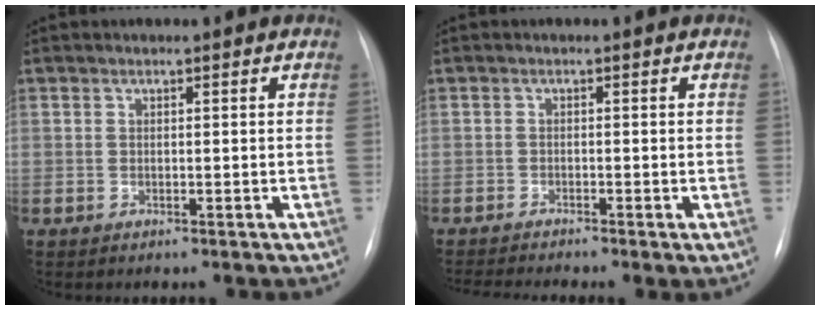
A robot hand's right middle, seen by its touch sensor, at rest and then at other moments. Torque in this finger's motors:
{"motor_torque": [0.86, -0.84, 0.27, 0.07]}